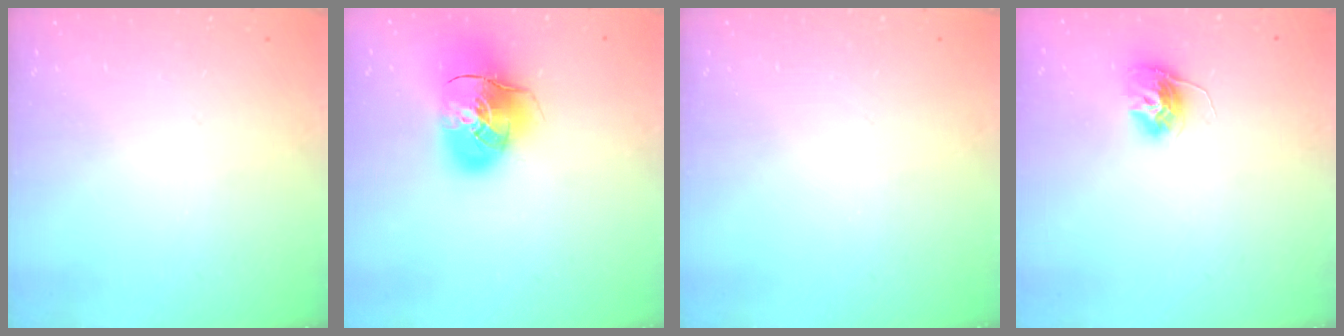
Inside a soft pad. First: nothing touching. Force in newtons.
{"total": 16.2, "press": 16.0, "slide": 2.6}
{"total": 0.0}
{"total": 10.5, "press": 10.5, "slide": 0.5}